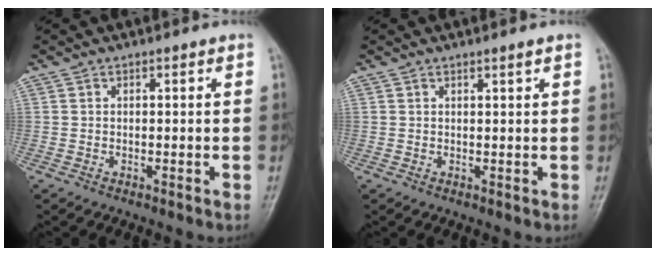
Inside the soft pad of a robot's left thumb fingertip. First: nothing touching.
{"total": 0.8, "force": [0.6, -0.1, 0.5], "torque": [-0.012, -0.006, 0.012]}